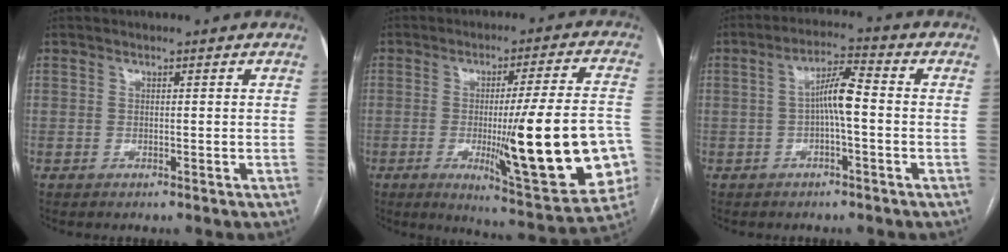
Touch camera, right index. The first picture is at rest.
{"total": 21.6, "force": [-4.3, 2.1, 21.0], "torque": [-0.243, -0.010, -0.048]}
{"total": 5.6, "force": [-0.5, 0.7, 5.5], "torque": [-0.099, 0.018, -0.010]}